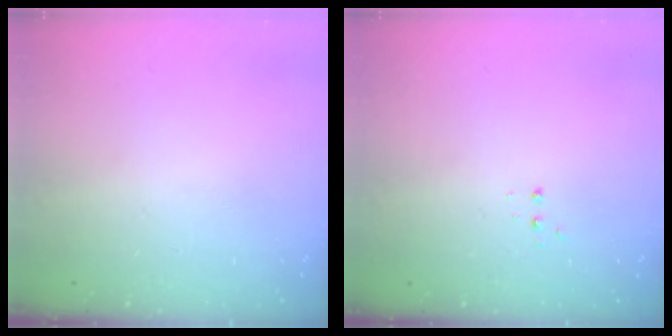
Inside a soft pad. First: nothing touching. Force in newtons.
{"total": 2.8, "press": 2.8, "slide": 0.5}